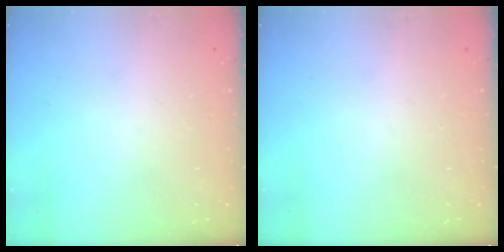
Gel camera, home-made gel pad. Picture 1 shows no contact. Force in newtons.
{"total": 0.0}